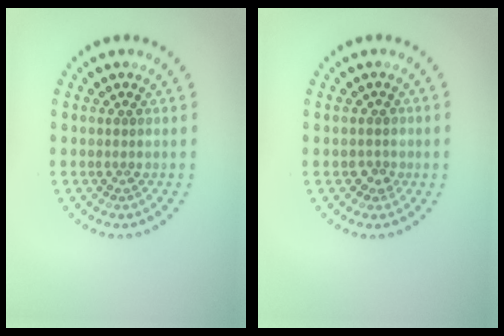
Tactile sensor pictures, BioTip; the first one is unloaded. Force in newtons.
{"total": 1.0, "press": 0.9, "slide": 0.4}